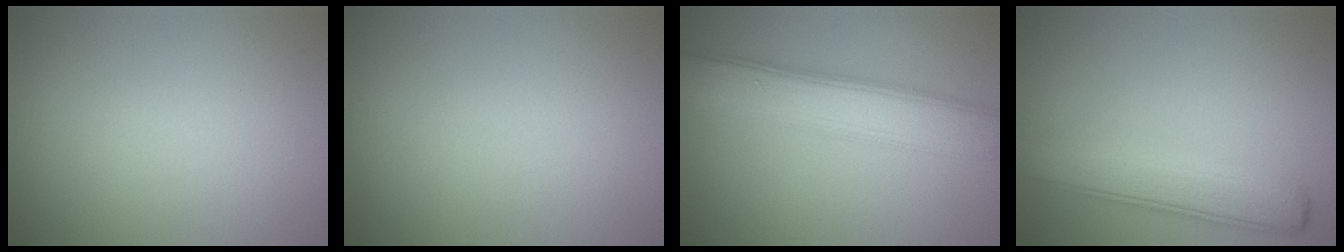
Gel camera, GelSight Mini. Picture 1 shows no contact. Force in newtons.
{"total": 0.0}
{"total": 6.1, "press": 6.1, "slide": 0.1}
{"total": 4.3, "press": 4.3, "slide": 0.3}